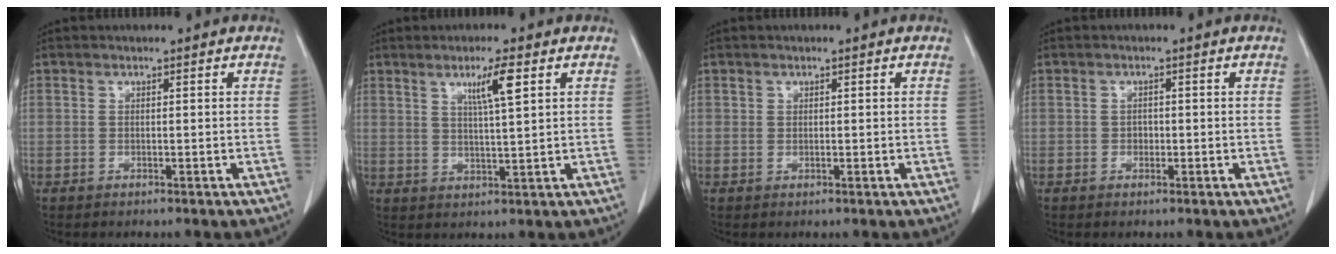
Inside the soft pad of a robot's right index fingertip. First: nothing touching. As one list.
[{"total": 5.1, "force": [2.4, -0.2, 4.5], "torque": [-0.077, -0.002, 0.040]}, {"total": 0.0}, {"total": 1.0, "force": [-0.3, 0.8, 0.5], "torque": [-0.006, 0.003, -0.004]}]